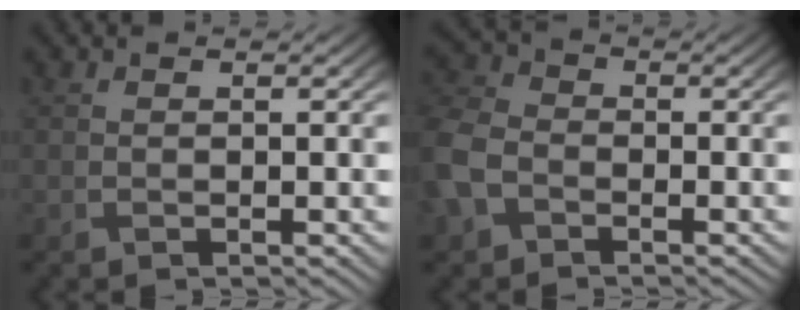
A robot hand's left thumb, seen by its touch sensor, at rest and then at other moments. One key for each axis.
{"total": 7.2, "fx": -2.9, "fy": 5.4, "fz": 3.8, "tx": -0.123, "ty": -0.009, "tz": -0.073}